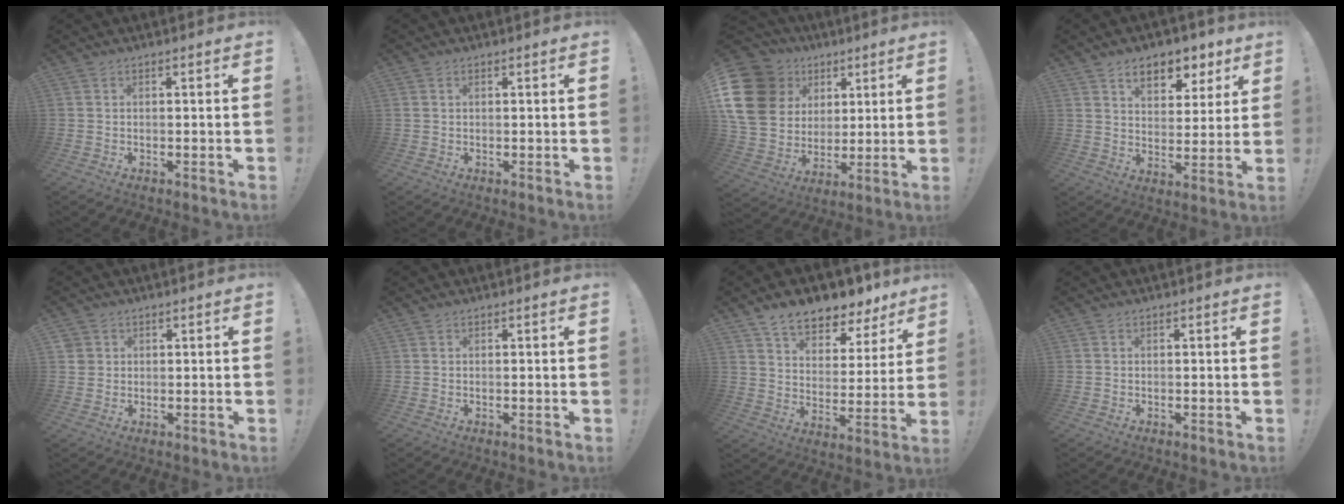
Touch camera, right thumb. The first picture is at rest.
{"total": 0.7, "force": [0.3, 0.5, 0.3], "torque": [-0.011, 0.004, 0.006]}
{"total": 20.2, "force": [7.0, 16.2, 9.9], "torque": [-0.181, -0.030, 0.155]}
{"total": 9.2, "force": [6.0, 5.7, 4.1], "torque": [-0.052, -0.040, 0.108]}
{"total": 2.5, "force": [1.0, 2.2, 0.5], "torque": [-0.009, 0.000, 0.020]}
{"total": 0.0}
{"total": 10.2, "force": [8.6, 4.3, 3.5], "torque": [-0.057, -0.074, 0.155]}
{"total": 0.0}